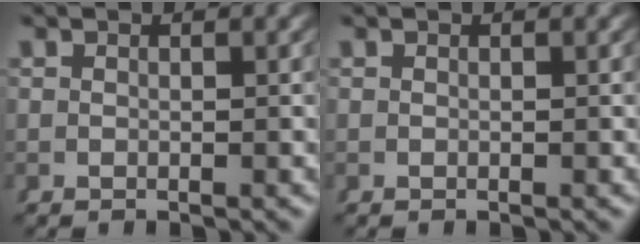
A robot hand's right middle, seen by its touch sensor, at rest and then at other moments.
{"total": 0.0}